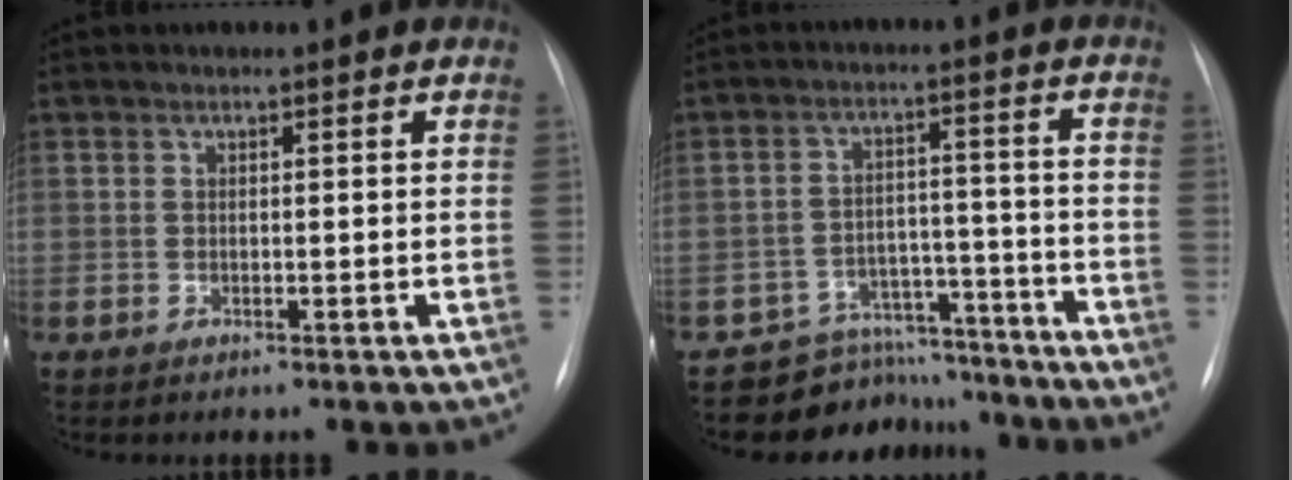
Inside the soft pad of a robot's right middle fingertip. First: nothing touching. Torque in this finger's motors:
{"motor_torque": [0.67, -0.86, 0.26, 0.01]}